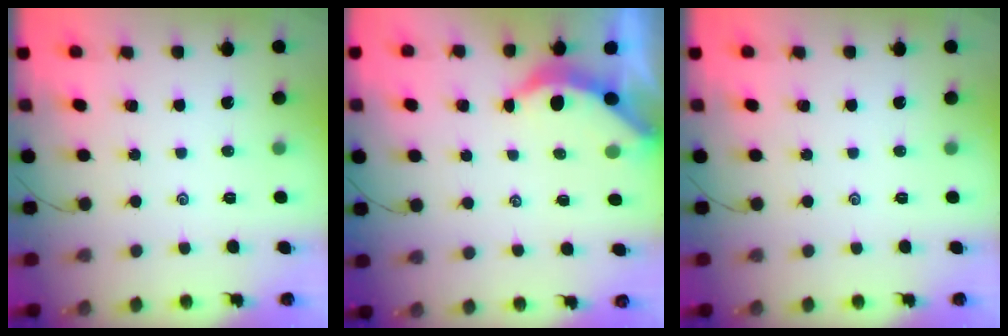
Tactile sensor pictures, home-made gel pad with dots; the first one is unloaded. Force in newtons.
{"total": 3.8, "press": 3.7, "slide": 0.5}
{"total": 0.0}